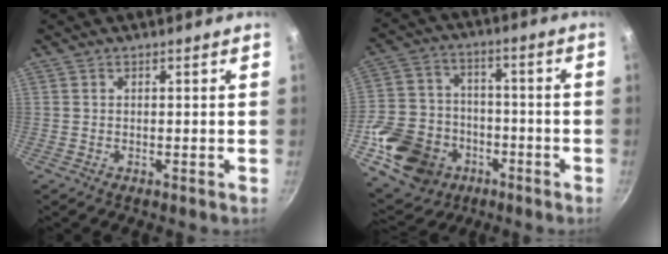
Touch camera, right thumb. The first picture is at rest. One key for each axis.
{"total": 18.0, "fx": -7.2, "fy": 14.2, "fz": 8.3, "tx": -0.150, "ty": 0.041, "tz": -0.118}